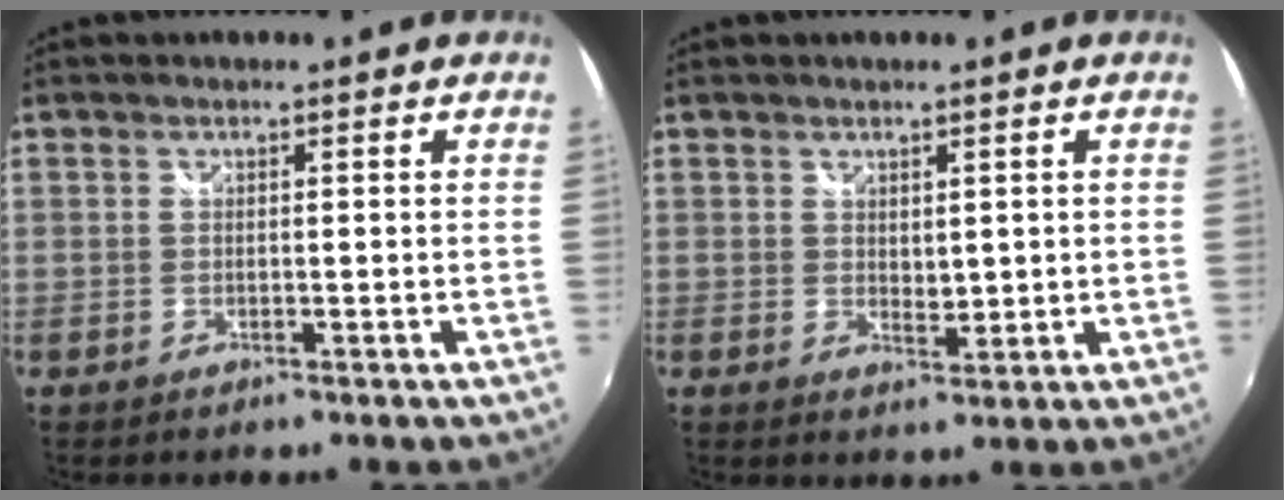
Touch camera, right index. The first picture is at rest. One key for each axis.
{"total": 2.4, "fx": 0.9, "fy": 1.5, "fz": 1.7, "tx": -0.024, "ty": -0.003, "tz": 0.017}